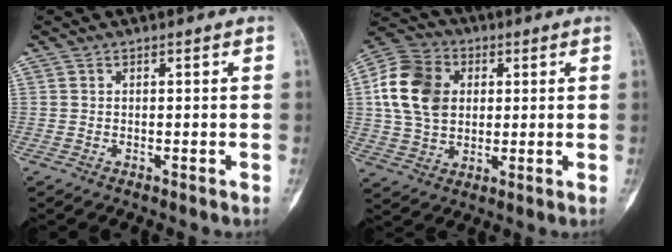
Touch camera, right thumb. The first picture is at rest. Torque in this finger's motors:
{"motor_torque": [1.28, 1.15, 0.53, -0.59, 0.24]}